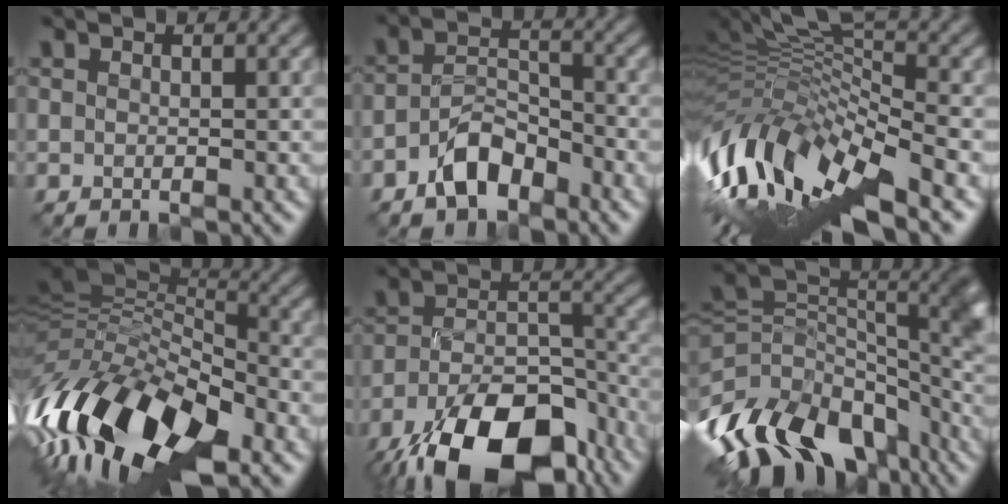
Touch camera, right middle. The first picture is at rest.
{"total": 4.1, "force": [-2.9, 2.0, 2.0], "torque": [-0.037, 0.007, -0.058]}
{"total": 13.4, "force": [-4.1, 5.1, 11.7], "torque": [-0.249, 0.010, -0.070]}
{"total": 15.2, "force": [-7.6, 6.9, 11.2], "torque": [-0.230, 0.022, -0.155]}
{"total": 14.8, "force": [-10.4, 6.7, 8.2], "torque": [-0.173, -0.014, -0.162]}
{"total": 15.6, "force": [-7.3, 10.0, 9.4], "torque": [-0.192, -0.009, -0.129]}